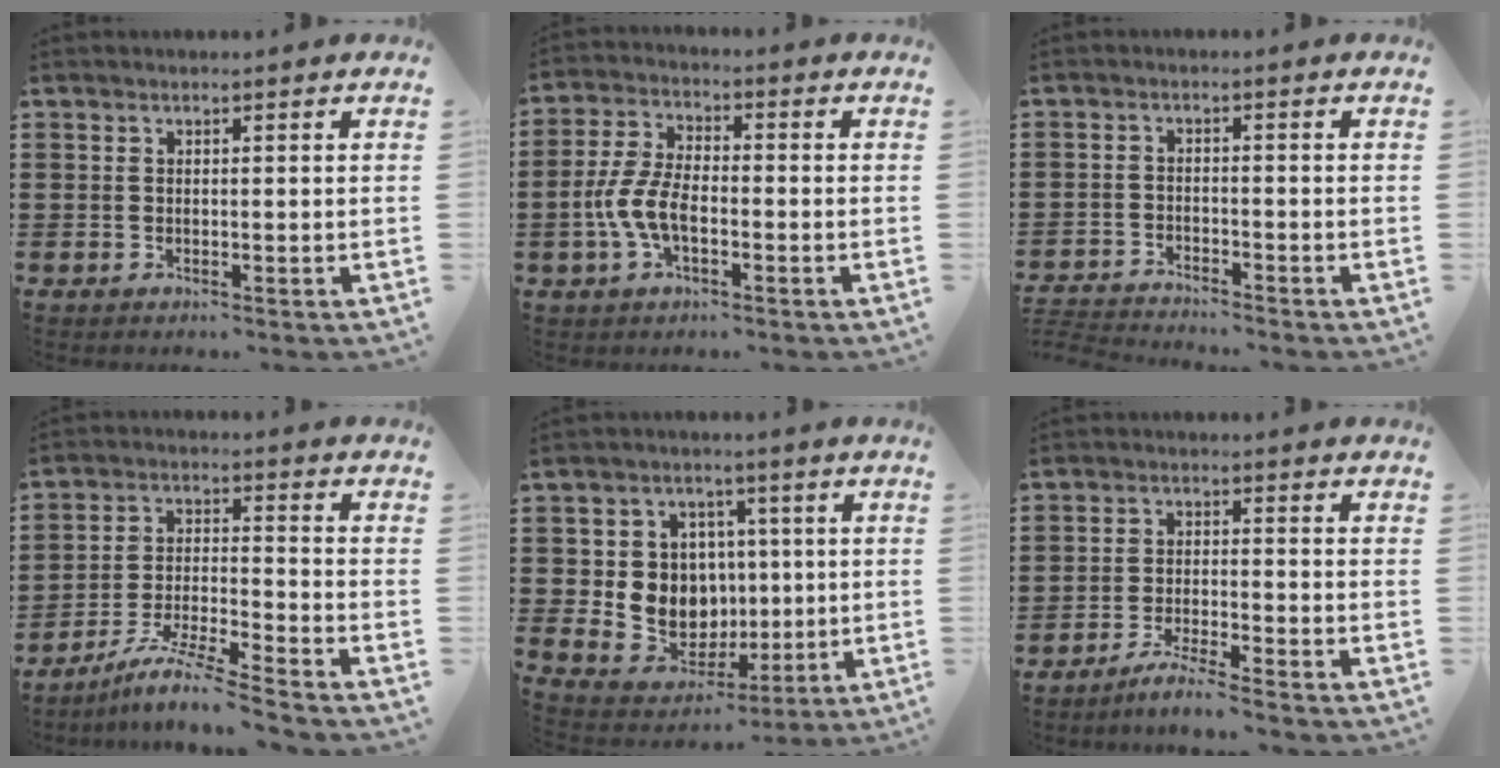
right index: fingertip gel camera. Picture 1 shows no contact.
{"total": 7.1, "force": [-2.1, 3.5, 5.8], "torque": [-0.140, -0.002, -0.047]}
{"total": 3.0, "force": [-3.0, 0.0, -0.1], "torque": [-0.004, -0.001, -0.065]}
{"total": 7.7, "force": [-6.7, -0.3, 3.8], "torque": [-0.085, -0.009, -0.135]}
{"total": 8.5, "force": [0.8, 7.9, 2.8], "torque": [-0.072, 0.005, 0.025]}
{"total": 3.7, "force": [-3.5, -0.5, 1.1], "torque": [-0.020, -0.001, -0.068]}